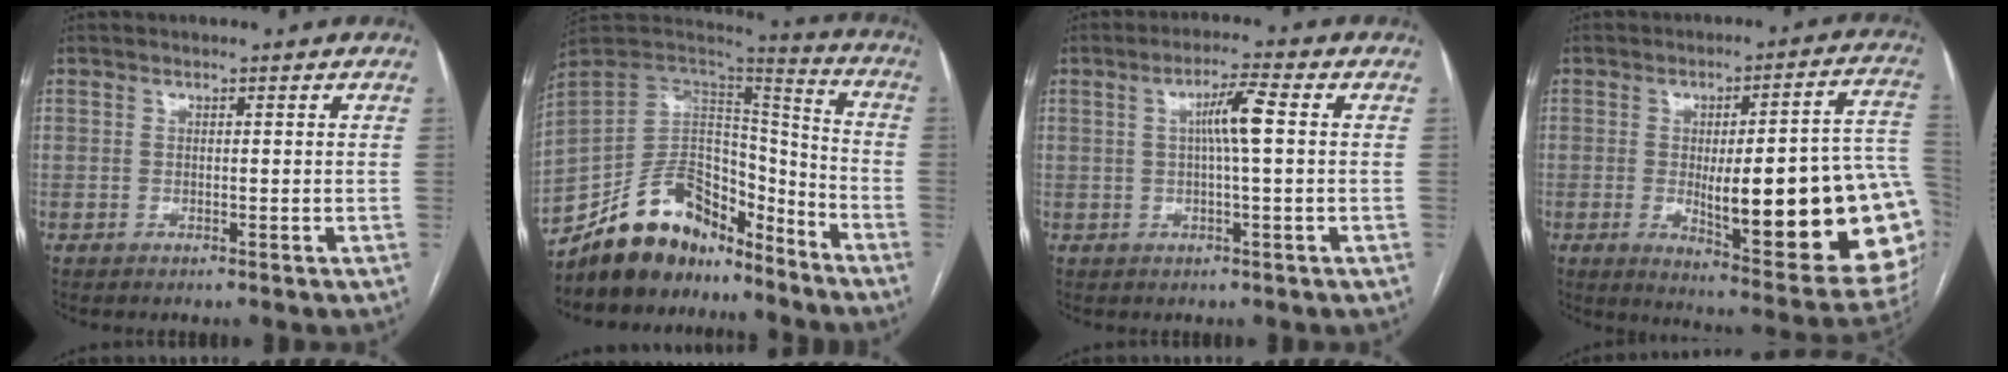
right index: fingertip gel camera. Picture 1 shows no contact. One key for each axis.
{"total": 16.9, "fx": -13.5, "fy": 8.0, "fz": 6.4, "tx": -0.114, "ty": 0.056, "tz": -0.235}
{"total": 5.2, "fx": 0.7, "fy": -0.1, "fz": 5.1, "tx": -0.096, "ty": 0.007, "tz": 0.012}
{"total": 27.0, "fx": -3.7, "fy": 5.2, "fz": 26.2, "tx": -0.243, "ty": 0.006, "tz": -0.034}